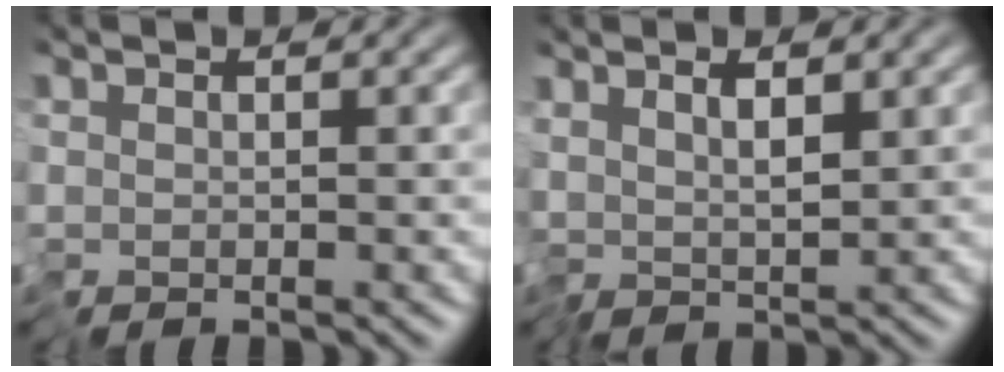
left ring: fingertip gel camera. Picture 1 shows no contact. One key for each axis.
{"total": 2.5, "fx": 1.1, "fy": 0.7, "fz": 2.1, "tx": -0.045, "ty": 0.005, "tz": 0.022}